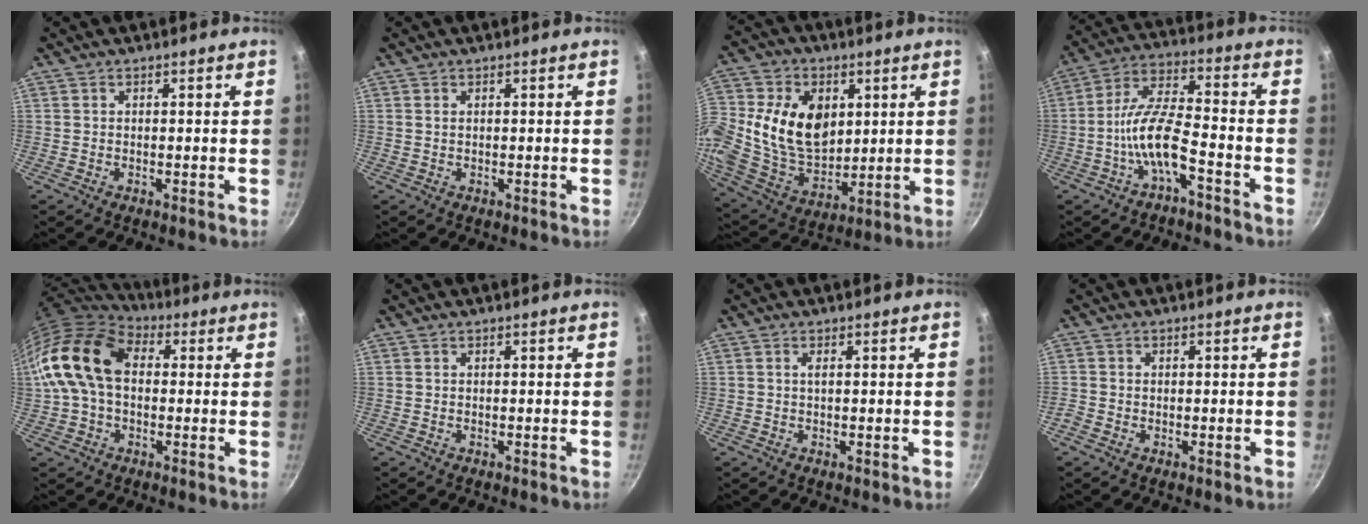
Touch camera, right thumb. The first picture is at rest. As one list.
[{"total": 0.5, "force": [0.2, 0.3, 0.4], "torque": [-0.007, 0.001, 0.004]}, {"total": 19.8, "force": [3.7, 14.3, 13.1], "torque": [-0.233, -0.009, 0.072]}, {"total": 10.3, "force": [-5.0, 3.7, 8.2], "torque": [-0.166, 0.049, -0.097]}, {"total": 17.3, "force": [1.6, 11.8, 12.5], "torque": [-0.224, 0.034, 0.013]}, {"total": 0.0}, {"total": 1.0, "force": [0.2, 0.2, 1.0], "torque": [-0.018, 0.000, 0.003]}, {"total": 1.0, "force": [-0.3, 0.9, 0.3], "torque": [-0.006, 0.002, -0.008]}]